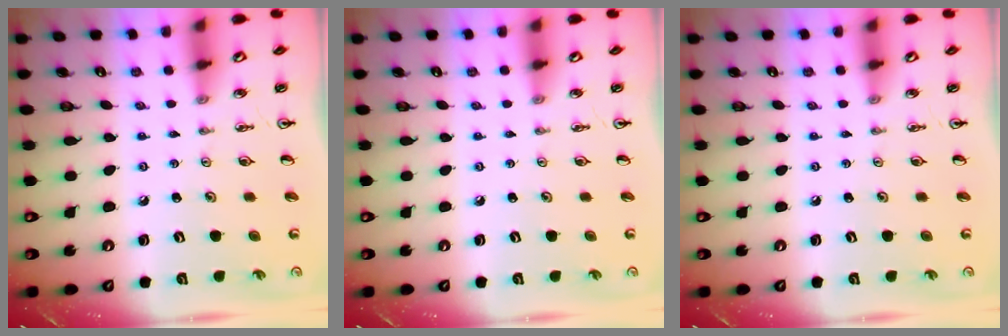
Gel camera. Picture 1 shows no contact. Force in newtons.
{"total": 0.0}
{"total": 0.0}